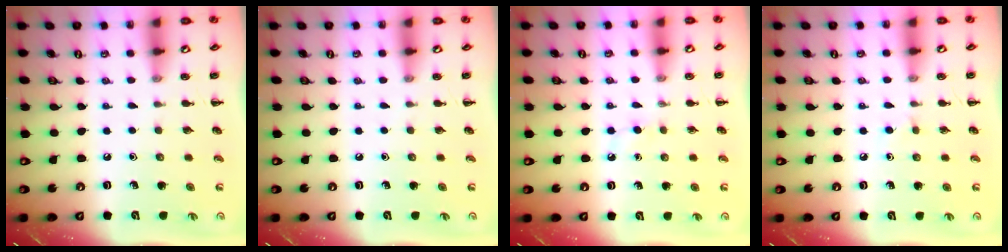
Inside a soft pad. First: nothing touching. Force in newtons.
{"total": 0.0}
{"total": 2.5, "press": 2.3, "slide": 1.0}
{"total": 1.7, "press": 1.5, "slide": 0.9}